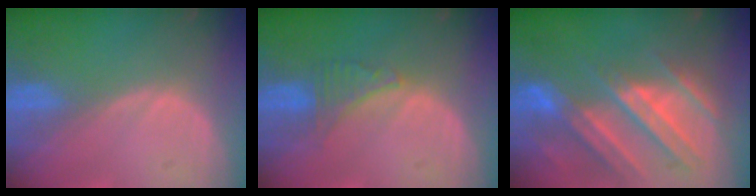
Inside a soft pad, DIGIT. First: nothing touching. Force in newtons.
{"total": 3.2, "press": 3.2, "slide": 0.2}
{"total": 10.5, "press": 9.6, "slide": 4.2}